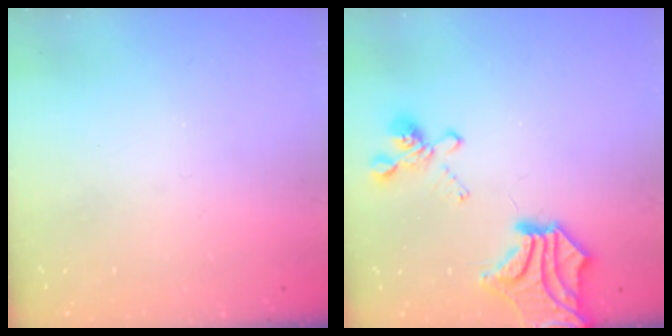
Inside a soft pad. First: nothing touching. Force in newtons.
{"total": 6.7, "press": 5.7, "slide": 3.6}